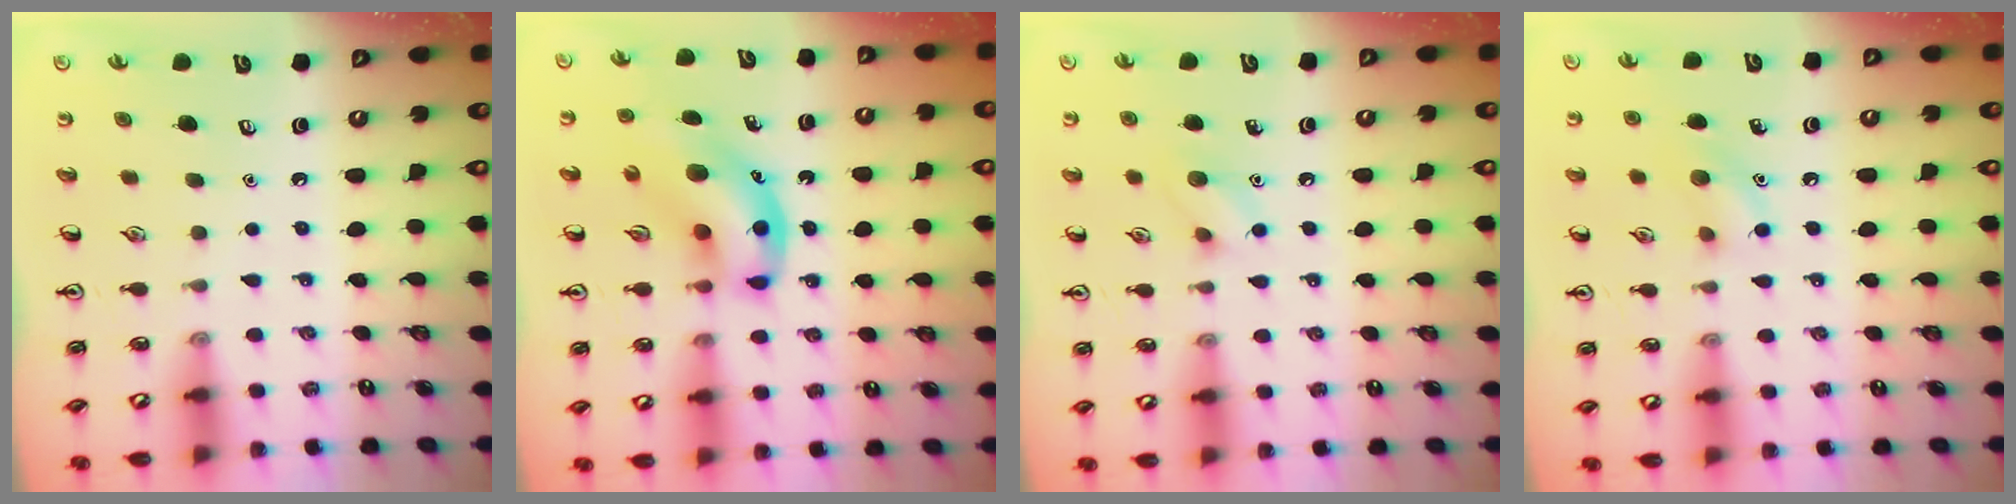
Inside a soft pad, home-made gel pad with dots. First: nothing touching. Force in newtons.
{"total": 11.7, "press": 11.2, "slide": 3.2}
{"total": 6.9, "press": 6.8, "slide": 1.3}
{"total": 7.8, "press": 7.6, "slide": 1.8}